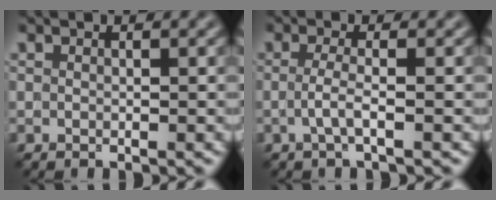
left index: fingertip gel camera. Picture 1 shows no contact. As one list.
[{"total": 1.9, "force": [-0.3, 0.4, 1.8], "torque": [-0.039, -0.002, -0.013]}]